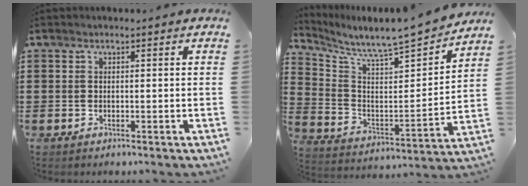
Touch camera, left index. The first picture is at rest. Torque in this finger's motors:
{"motor_torque": [2.14, 0.00, 0.32, 0.07]}